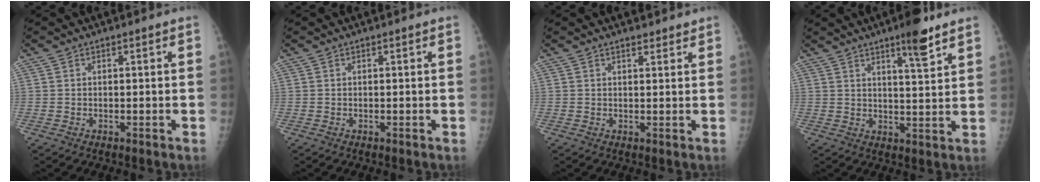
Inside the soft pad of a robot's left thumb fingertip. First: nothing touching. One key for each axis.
{"total": 0.0}
{"total": 1.7, "fx": 1.5, "fy": 0.7, "fz": 0.5, "tx": 0.000, "ty": -0.010, "tz": 0.019}
{"total": 7.2, "fx": 4.9, "fy": 1.1, "fz": 5.2, "tx": -0.071, "ty": -0.032, "tz": 0.071}